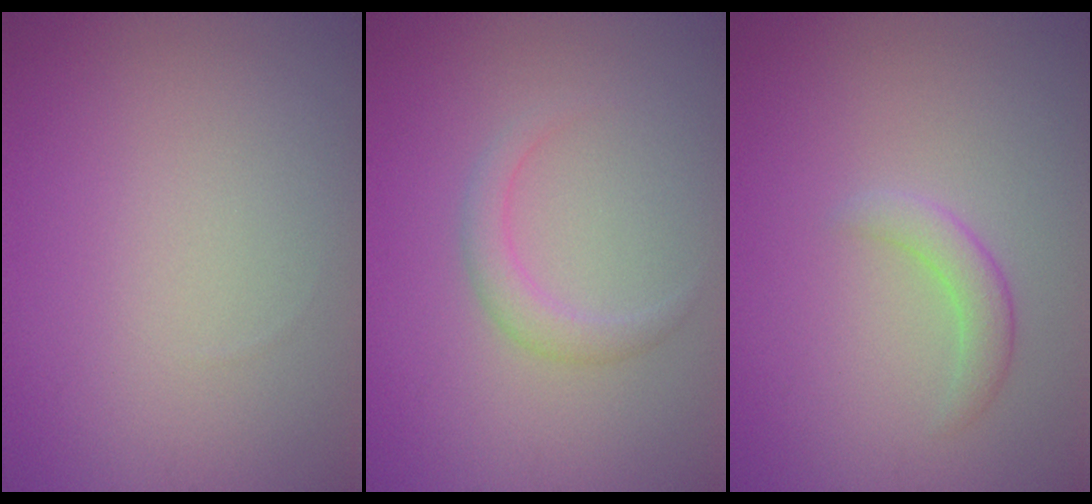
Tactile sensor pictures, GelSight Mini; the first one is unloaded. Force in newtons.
{"total": 1.8, "press": 1.8, "slide": 0.2}
{"total": 1.9, "press": 1.9, "slide": 0.1}